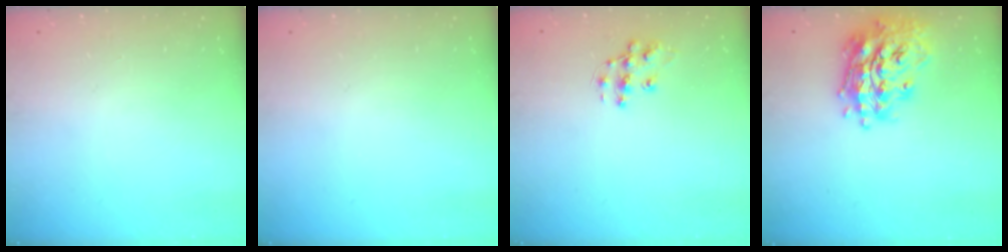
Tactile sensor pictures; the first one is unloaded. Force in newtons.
{"total": 0.0}
{"total": 9.8, "press": 9.8, "slide": 0.6}
{"total": 19.9, "press": 19.8, "slide": 2.1}